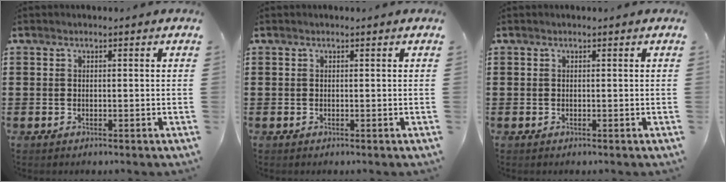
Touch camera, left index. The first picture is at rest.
{"total": 0.0}
{"total": 0.0}